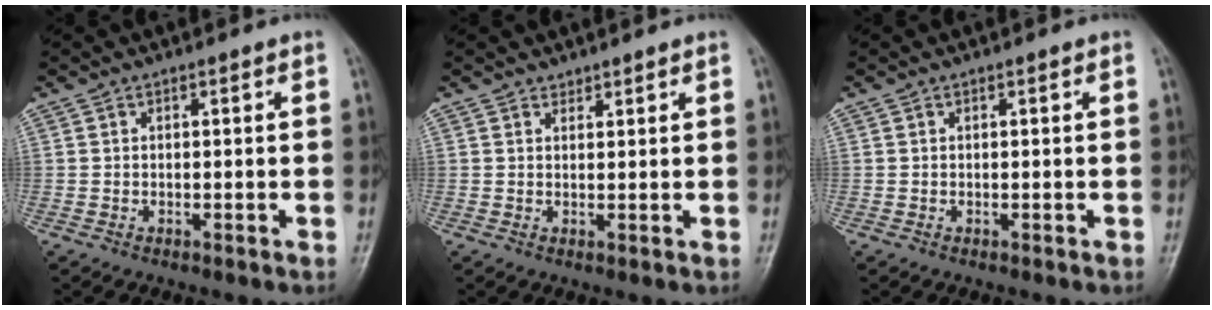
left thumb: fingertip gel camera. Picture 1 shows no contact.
{"total": 1.4, "force": [1.3, 0.6, 0.1], "torque": [0.012, -0.009, 0.016]}
{"total": 0.0}